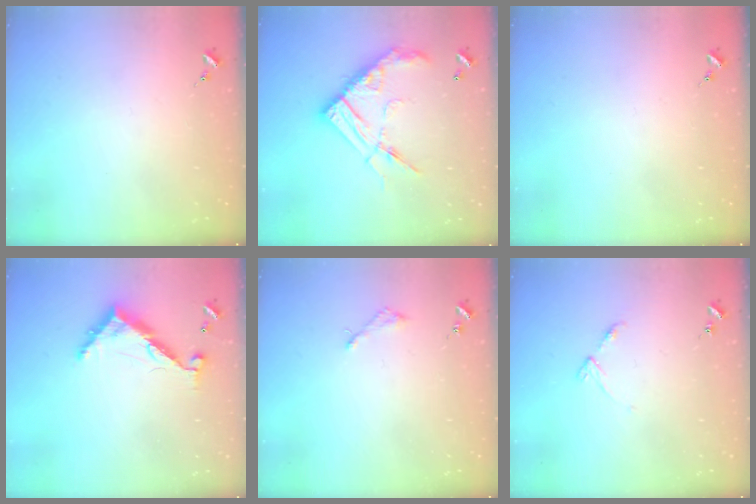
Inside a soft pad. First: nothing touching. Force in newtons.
{"total": 19.2, "press": 19.1, "slide": 1.9}
{"total": 0.0}
{"total": 10.8, "press": 10.8, "slide": 0.9}
{"total": 2.2, "press": 2.2, "slide": 0.2}
{"total": 5.5, "press": 5.4, "slide": 0.6}